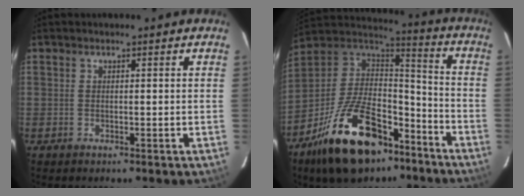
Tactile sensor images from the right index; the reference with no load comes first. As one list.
[{"total": 25.2, "force": [-15.0, 12.7, 15.7], "torque": [-0.308, 0.010, -0.239]}]